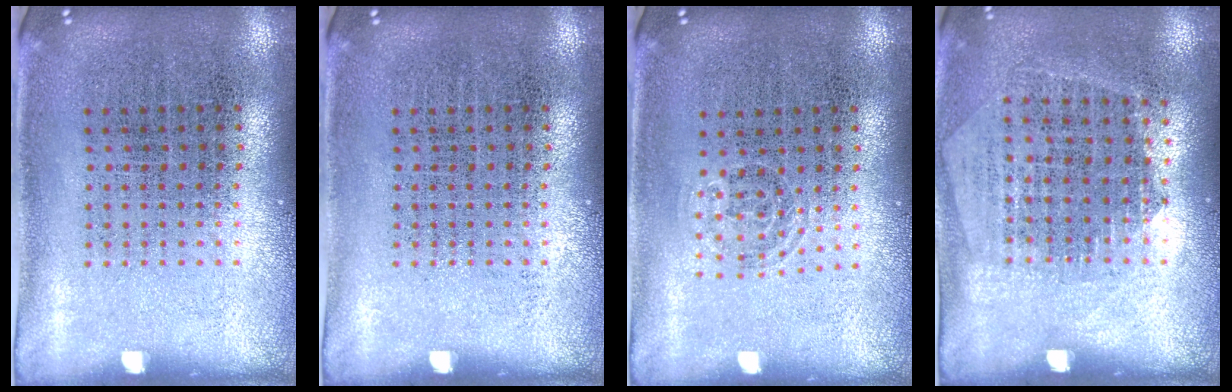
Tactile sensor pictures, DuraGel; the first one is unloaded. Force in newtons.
{"total": 0.0}
{"total": 0.7, "press": 0.5, "slide": 0.5}
{"total": 1.3, "press": 1.1, "slide": 0.6}